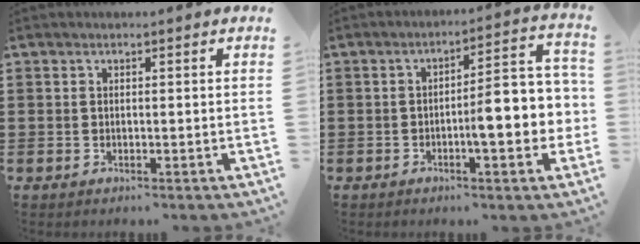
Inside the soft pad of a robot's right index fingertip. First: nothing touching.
{"total": 9.0, "force": [-1.7, 2.4, 8.5], "torque": [-0.111, -0.016, -0.034]}